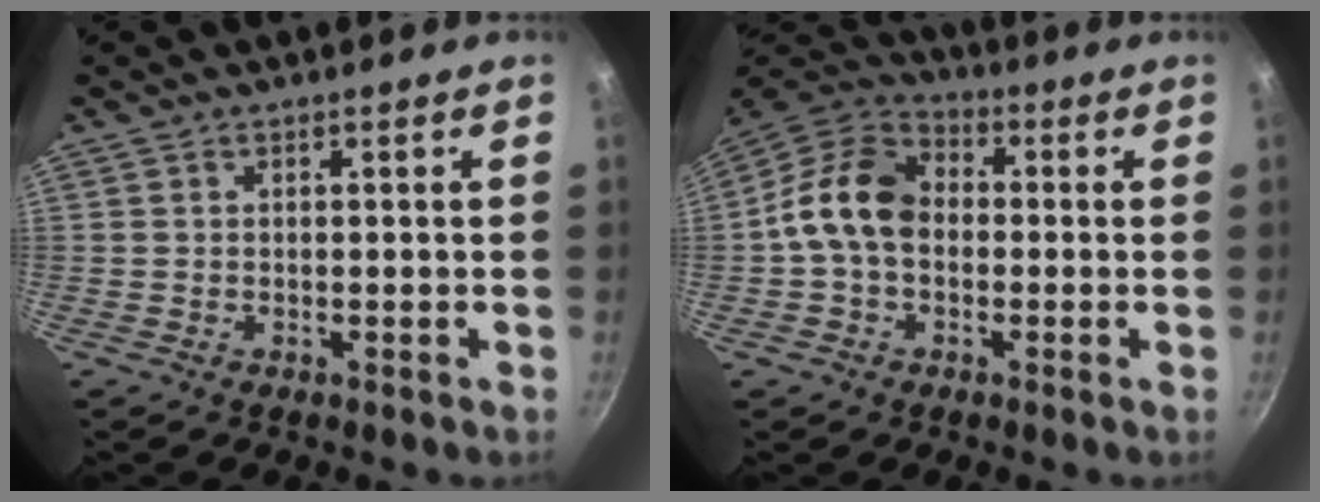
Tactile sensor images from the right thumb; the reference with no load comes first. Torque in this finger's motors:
{"motor_torque": [1.01, 2.75, 1.01, -0.96, 0.15]}